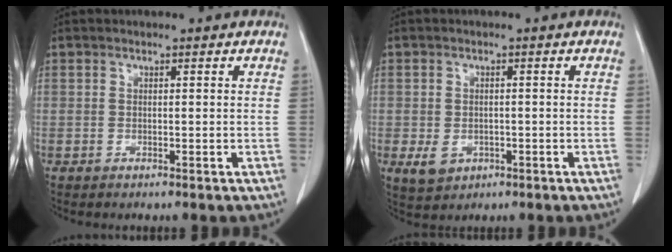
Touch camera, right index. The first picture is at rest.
{"total": 3.6, "force": [-1.1, 3.0, 1.7], "torque": [-0.029, -0.001, -0.002]}